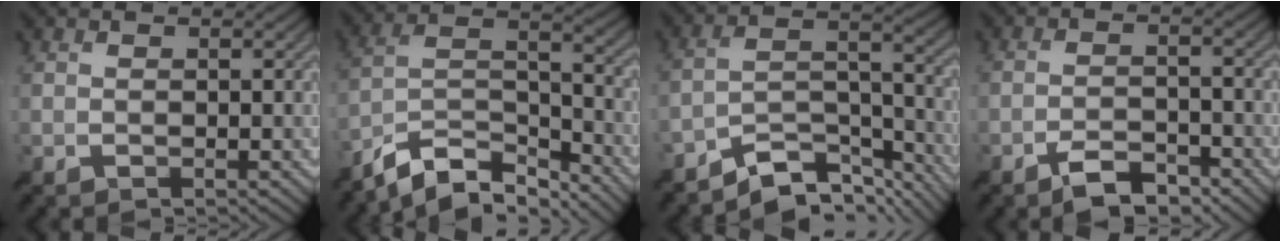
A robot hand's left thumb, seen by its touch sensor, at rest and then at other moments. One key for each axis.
{"total": 10.5, "fx": -8.4, "fy": 3.4, "fz": 5.2, "tx": -0.102, "ty": 0.007, "tz": -0.163}
{"total": 9.8, "fx": -7.9, "fy": 3.2, "fz": 4.7, "tx": -0.073, "ty": 0.004, "tz": -0.155}
{"total": 5.3, "fx": -3.8, "fy": 1.6, "fz": 3.3, "tx": -0.063, "ty": 0.007, "tz": -0.071}